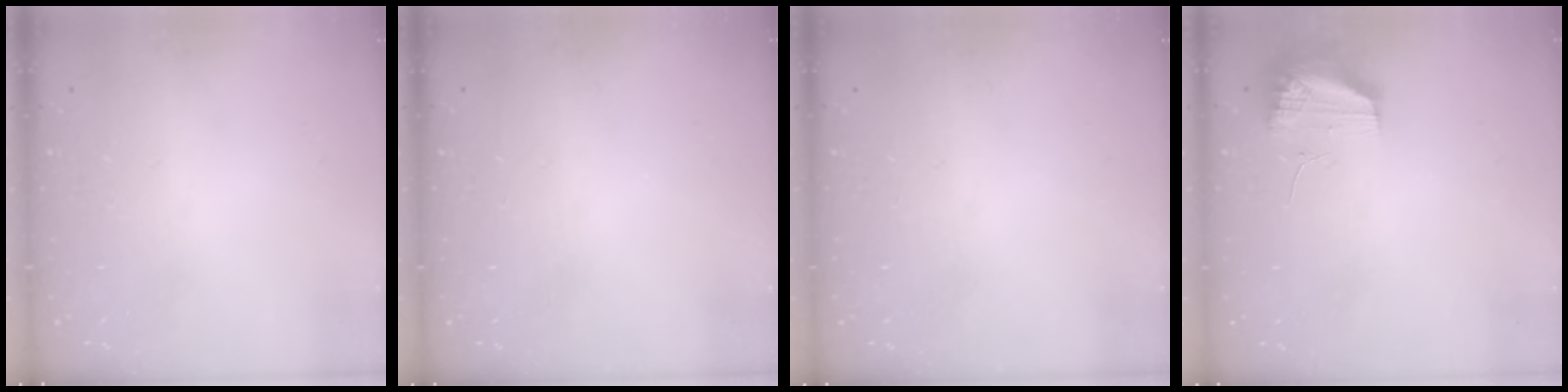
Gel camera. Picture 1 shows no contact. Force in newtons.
{"total": 0.0}
{"total": 0.0}
{"total": 9.7, "press": 9.7, "slide": 0.9}